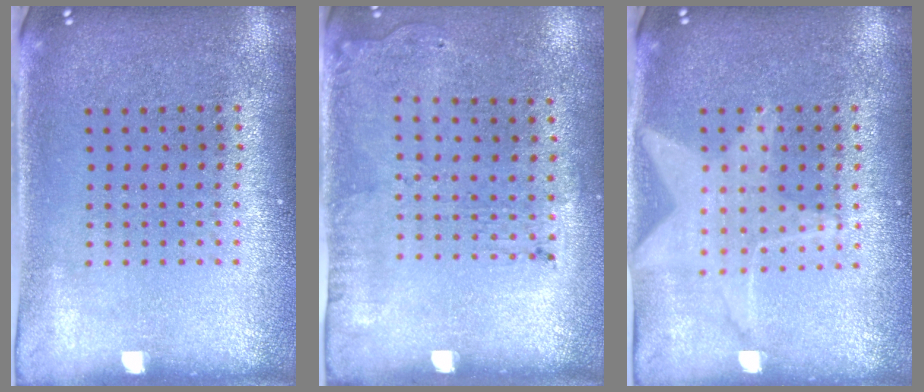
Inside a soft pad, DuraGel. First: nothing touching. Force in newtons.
{"total": 1.8, "press": 1.2, "slide": 1.4}
{"total": 1.5, "press": 1.4, "slide": 0.4}